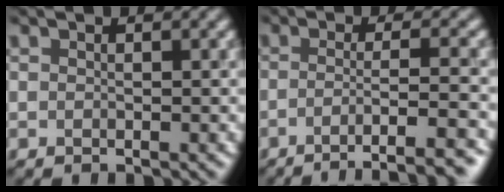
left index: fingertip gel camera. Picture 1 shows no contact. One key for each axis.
{"total": 6.2, "fx": -3.6, "fy": 0.9, "fz": 5.0, "tx": -0.066, "ty": 0.008, "tz": -0.037}